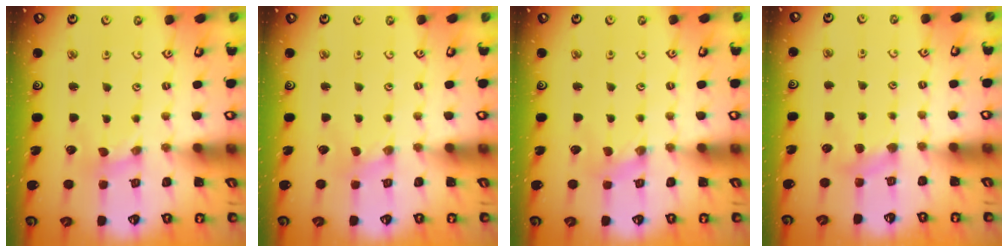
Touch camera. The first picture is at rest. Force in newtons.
{"total": 0.0}
{"total": 0.0}
{"total": 4.8, "press": 4.7, "slide": 0.7}